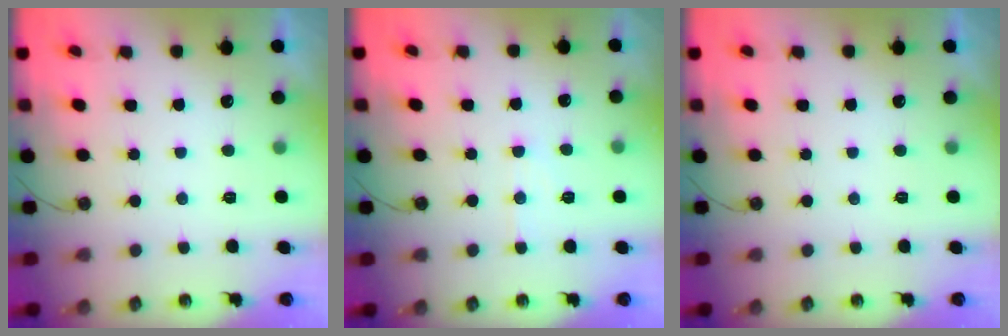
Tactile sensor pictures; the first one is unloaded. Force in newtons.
{"total": 5.0, "press": 5.0, "slide": 0.5}
{"total": 0.0}